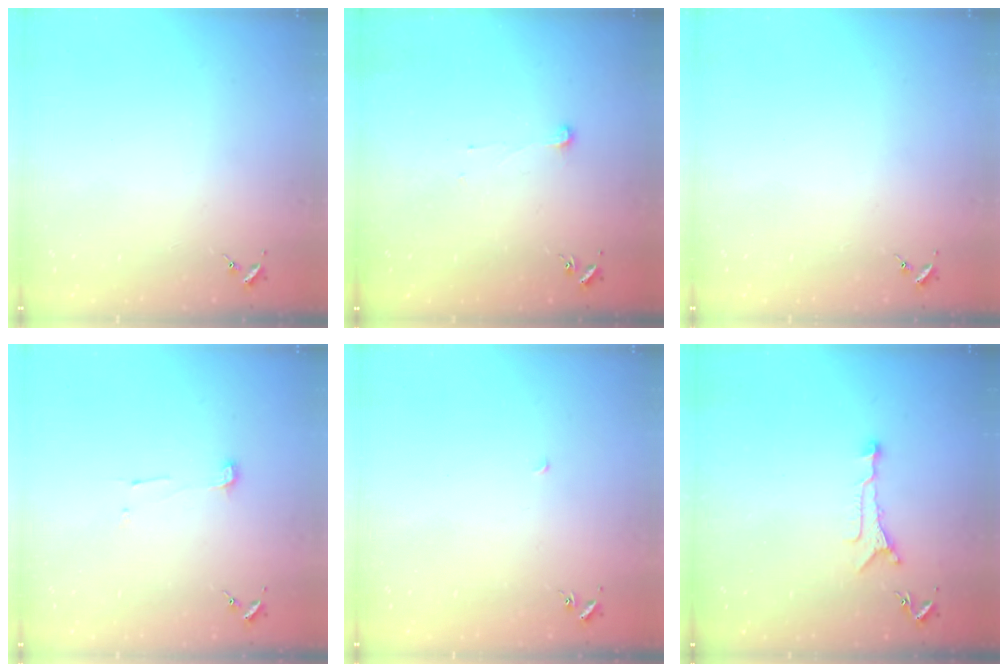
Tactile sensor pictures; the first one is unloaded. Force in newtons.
{"total": 3.8, "press": 3.8, "slide": 0.3}
{"total": 0.0}
{"total": 4.9, "press": 4.9, "slide": 0.2}
{"total": 2.1, "press": 2.1, "slide": 0.1}
{"total": 6.2, "press": 6.2, "slide": 0.5}